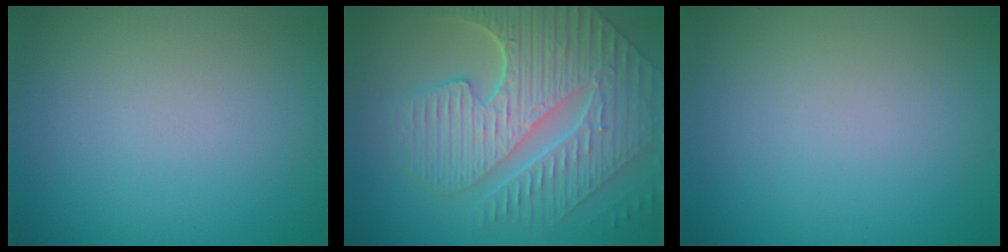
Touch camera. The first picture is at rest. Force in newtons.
{"total": 9.8, "press": 6.5, "slide": 7.3}
{"total": 0.0}